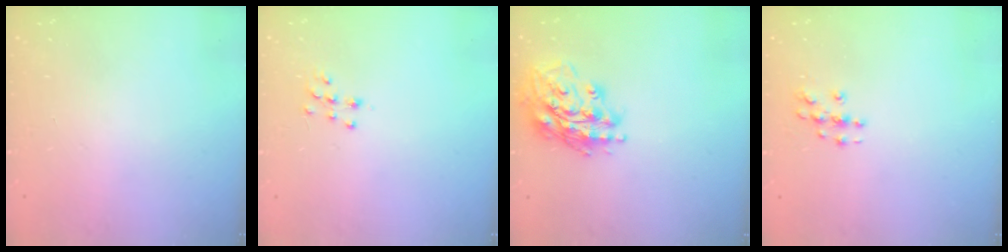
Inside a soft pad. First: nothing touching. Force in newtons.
{"total": 7.0, "press": 7.0, "slide": 0.3}
{"total": 17.6, "press": 17.4, "slide": 2.6}
{"total": 4.3, "press": 4.3, "slide": 0.6}